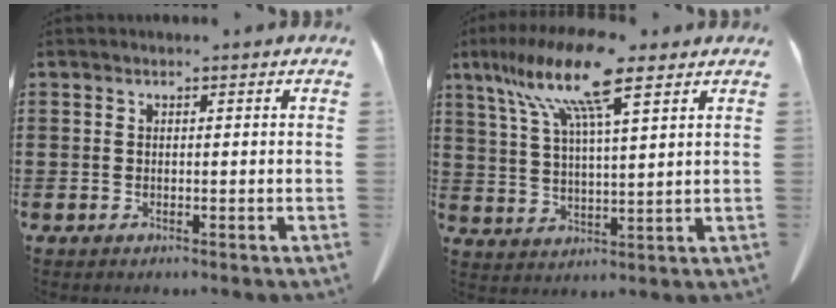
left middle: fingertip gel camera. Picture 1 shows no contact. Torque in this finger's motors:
{"motor_torque": [2.14, 0.00, 0.52, 0.21]}